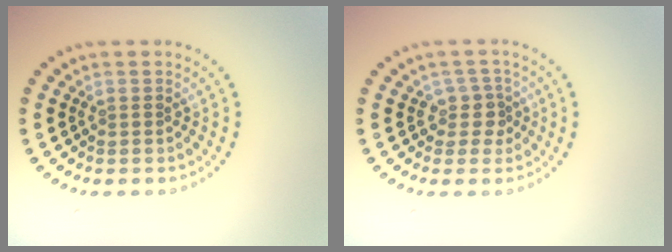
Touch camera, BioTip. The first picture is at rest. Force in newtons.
{"total": 2.0, "press": 1.5, "slide": 1.4}